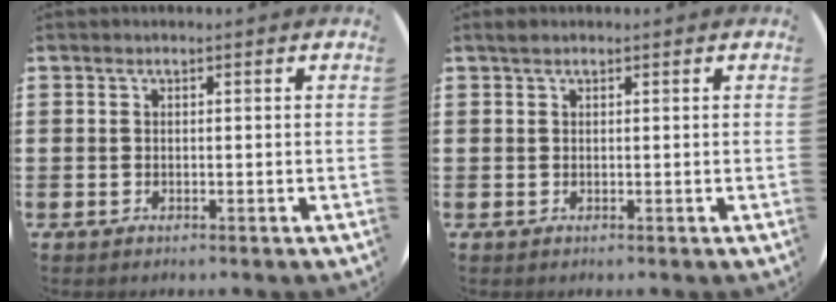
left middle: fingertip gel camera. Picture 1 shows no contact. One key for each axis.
{"total": 0.6, "fx": 0.6, "fy": 0.2, "fz": 0.2, "tx": -0.003, "ty": 0.004, "tz": 0.010}